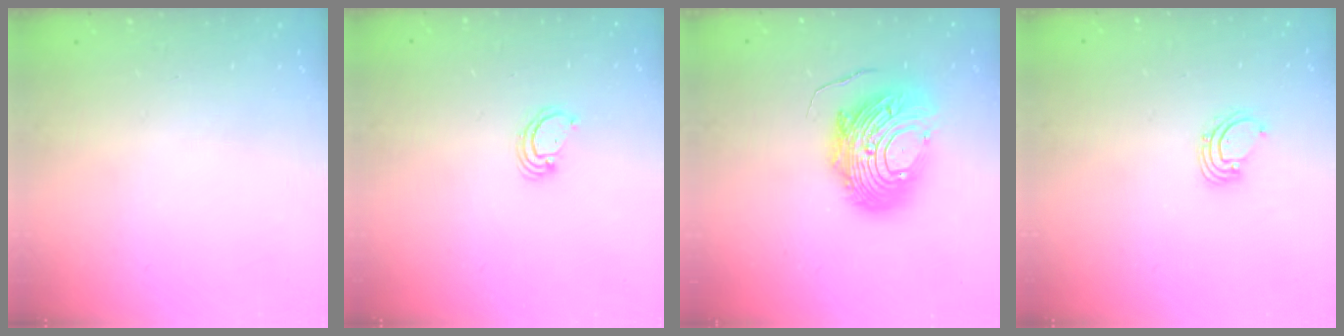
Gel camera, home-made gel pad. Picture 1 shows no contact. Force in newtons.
{"total": 2.7, "press": 2.7, "slide": 0.2}
{"total": 14.8, "press": 14.7, "slide": 1.3}
{"total": 1.6, "press": 1.6, "slide": 0.1}